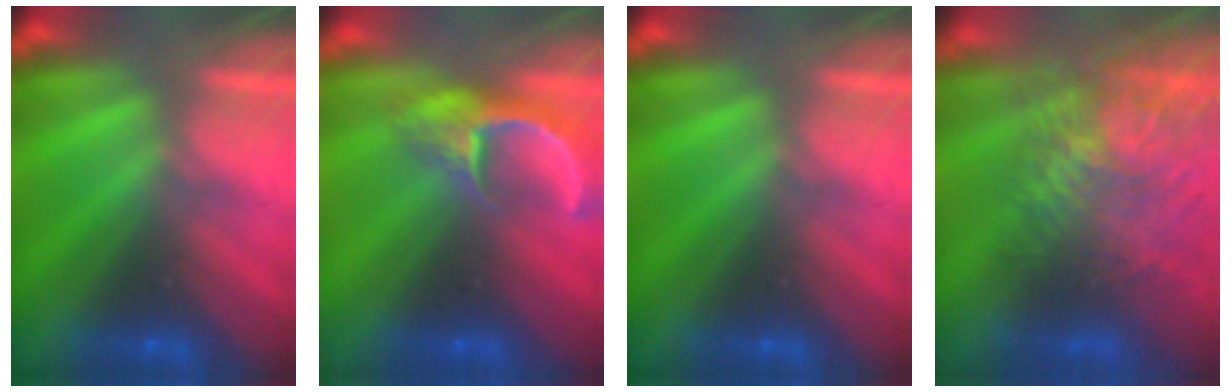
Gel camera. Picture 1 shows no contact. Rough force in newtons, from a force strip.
{"total": 4.9}
{"total": 0.0}
{"total": 10.8}